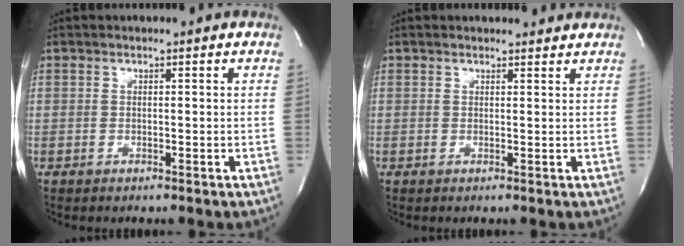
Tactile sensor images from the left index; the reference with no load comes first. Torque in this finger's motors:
{"motor_torque": [0.80, -0.97, 0.18, 0.01]}